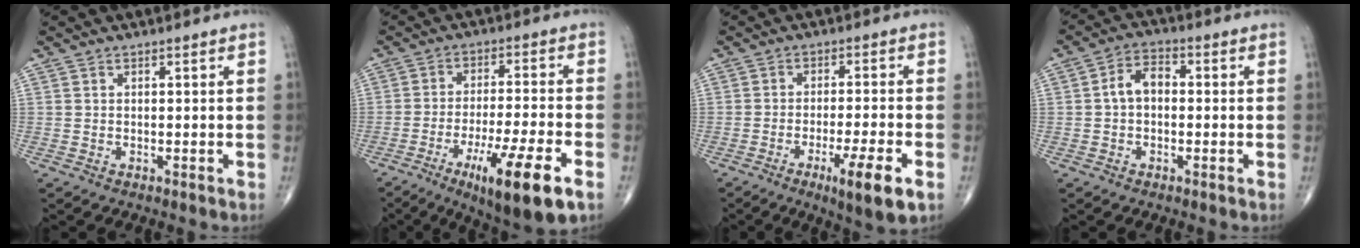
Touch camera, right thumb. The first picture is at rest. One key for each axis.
{"total": 15.2, "fx": -7.4, "fy": 2.4, "fz": 13.1, "tx": -0.226, "ty": 0.009, "tz": -0.112}
{"total": 9.3, "fx": -4.3, "fy": 1.0, "fz": 8.2, "tx": -0.135, "ty": 0.001, "tz": -0.065}
{"total": 5.4, "fx": -0.2, "fy": 3.6, "fz": 4.0, "tx": -0.062, "ty": 0.022, "tz": -0.013}